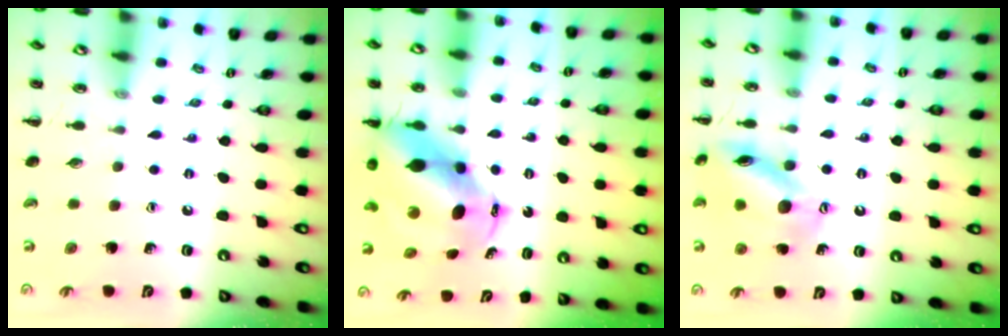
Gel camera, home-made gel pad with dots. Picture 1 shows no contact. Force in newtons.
{"total": 10.9, "press": 10.5, "slide": 3.0}
{"total": 14.6, "press": 14.6, "slide": 0.9}